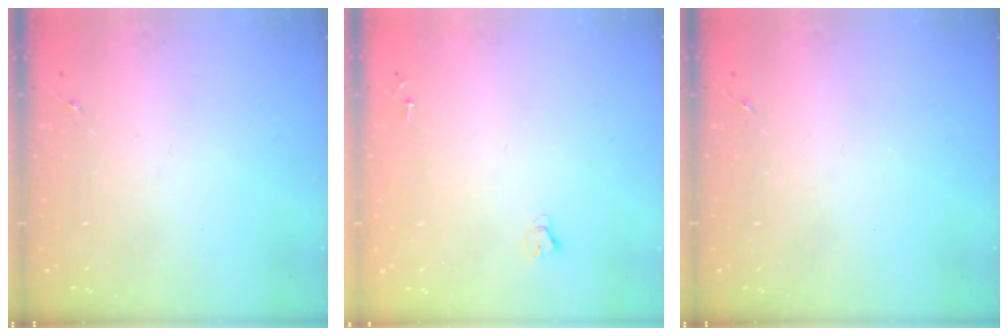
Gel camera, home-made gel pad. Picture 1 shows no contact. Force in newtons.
{"total": 2.4, "press": 2.4, "slide": 0.2}
{"total": 0.0}